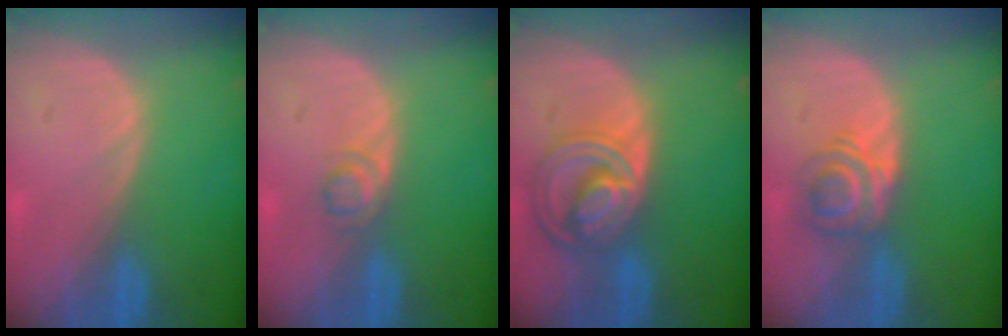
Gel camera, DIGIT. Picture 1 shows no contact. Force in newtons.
{"total": 2.2, "press": 2.2, "slide": 0.2}
{"total": 8.6, "press": 7.4, "slide": 4.4}
{"total": 5.9, "press": 4.8, "slide": 3.3}